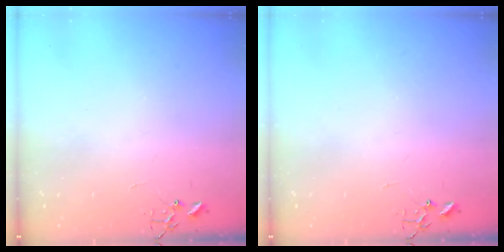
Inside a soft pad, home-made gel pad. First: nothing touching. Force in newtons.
{"total": 0.0}